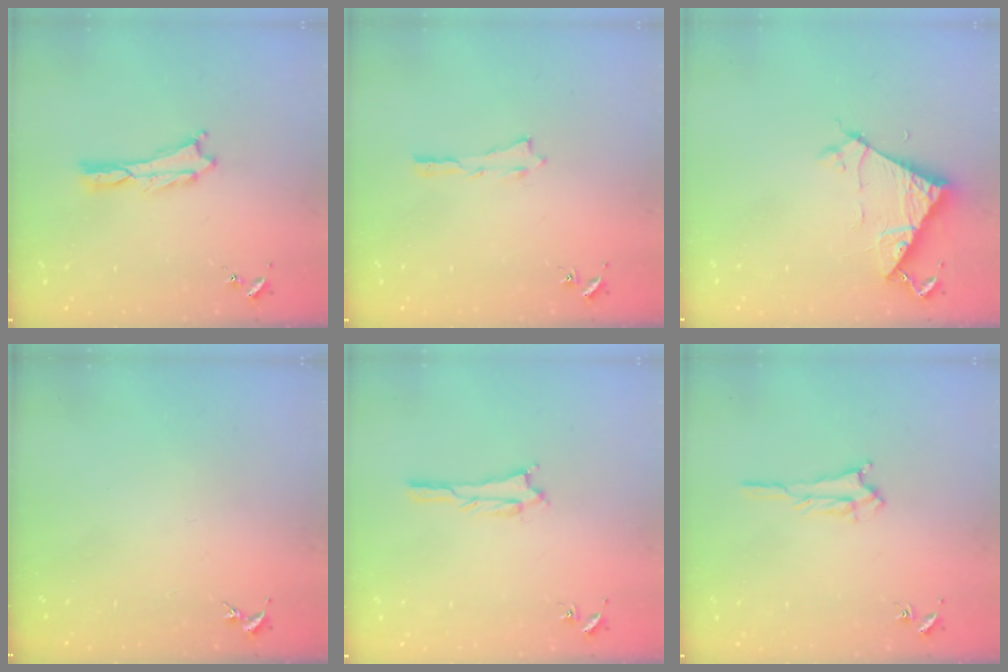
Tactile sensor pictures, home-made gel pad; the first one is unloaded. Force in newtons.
{"total": 0.0}
{"total": 6.4, "press": 6.4, "slide": 0.4}
{"total": 0.0}
{"total": 1.1, "press": 1.1, "slide": 0.1}
{"total": 1.6, "press": 1.6, "slide": 0.3}